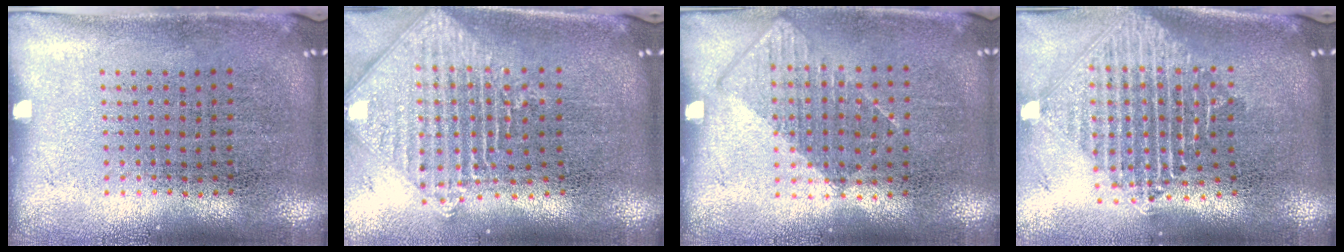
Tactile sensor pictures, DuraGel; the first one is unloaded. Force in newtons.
{"total": 2.2, "press": 1.8, "slide": 1.3}
{"total": 0.8, "press": 0.7, "slide": 0.4}
{"total": 2.4, "press": 1.9, "slide": 1.5}